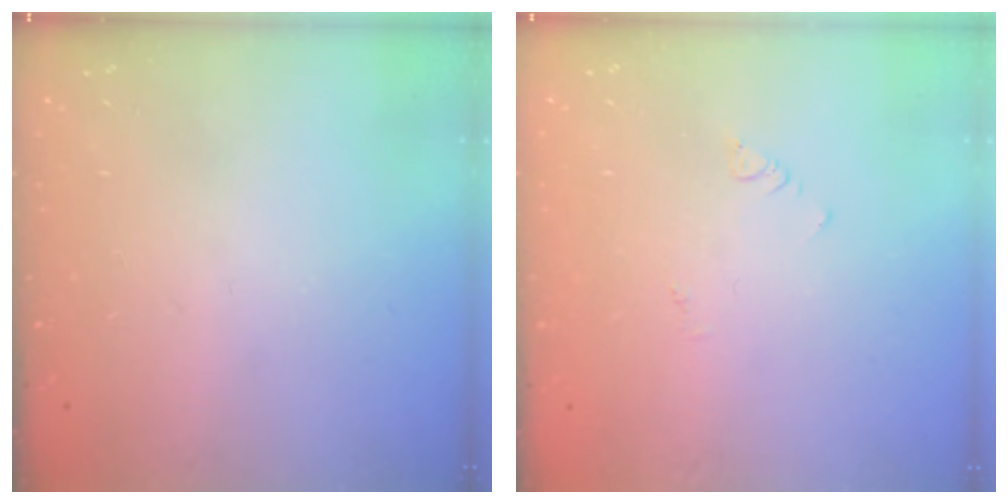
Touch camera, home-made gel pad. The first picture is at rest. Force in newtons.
{"total": 1.9, "press": 1.9, "slide": 0.4}